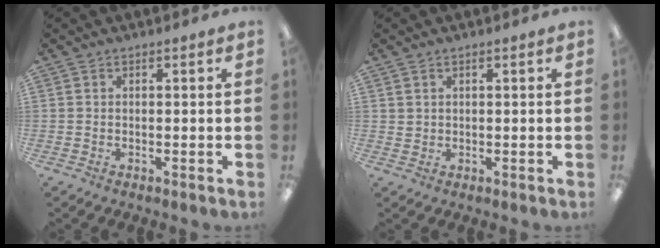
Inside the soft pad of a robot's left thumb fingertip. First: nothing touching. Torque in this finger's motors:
{"motor_torque": [-0.09, -0.01, -0.05, 0.19, 0.00]}